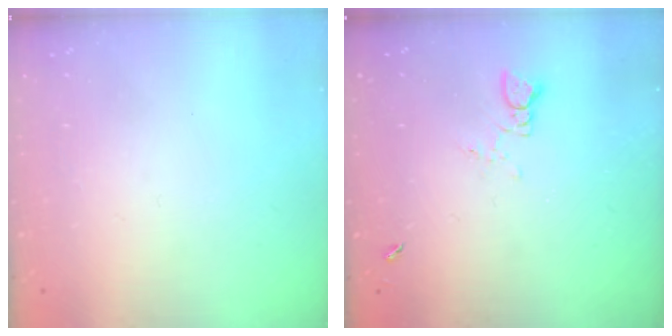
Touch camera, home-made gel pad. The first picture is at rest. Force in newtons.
{"total": 1.3, "press": 1.3, "slide": 0.2}